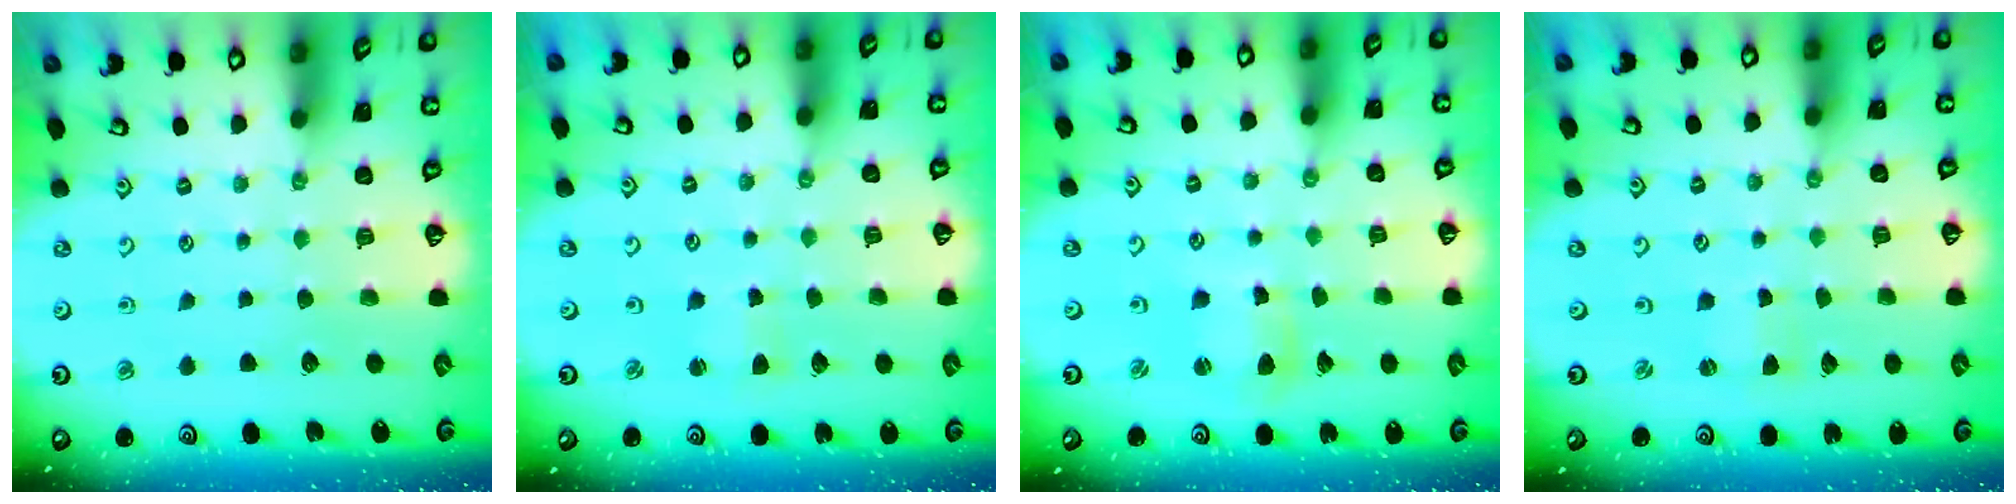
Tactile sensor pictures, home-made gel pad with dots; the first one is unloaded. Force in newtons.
{"total": 2.5, "press": 2.5, "slide": 0.2}
{"total": 3.7, "press": 3.7, "slide": 0.4}
{"total": 1.7, "press": 1.7, "slide": 0.3}